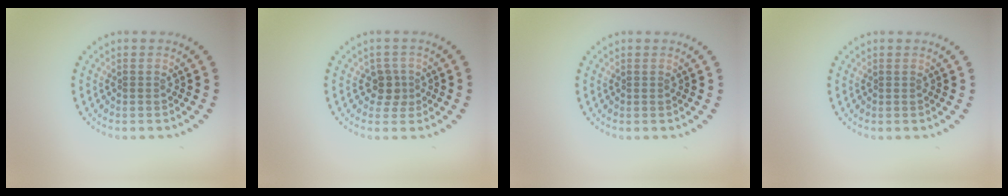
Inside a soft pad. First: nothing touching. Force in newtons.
{"total": 1.7, "press": 1.3, "slide": 1.1}
{"total": 0.0}
{"total": 0.0}